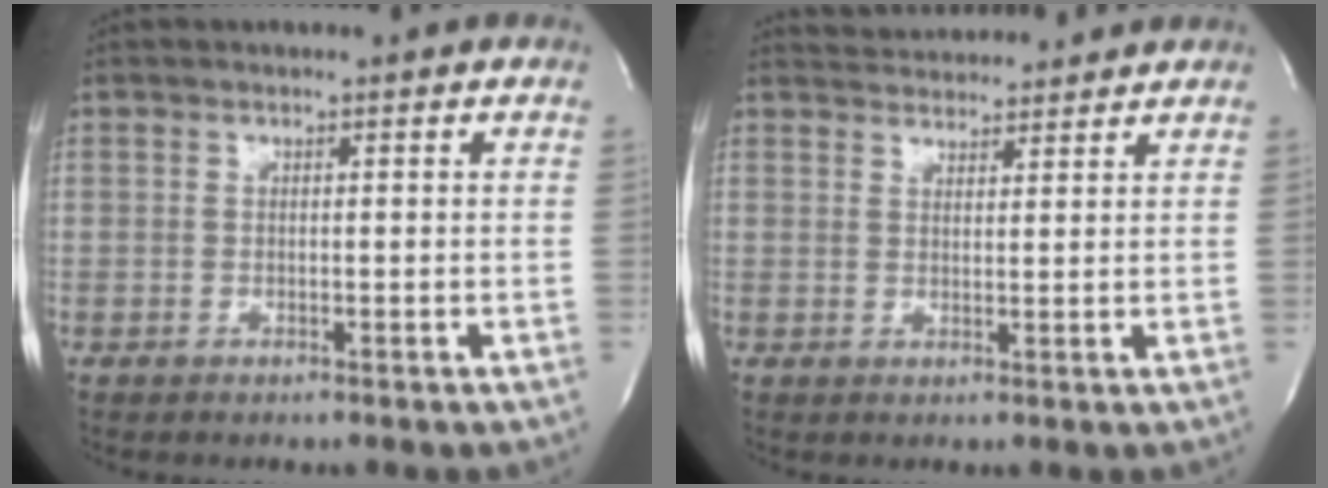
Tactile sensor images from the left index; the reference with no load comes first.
{"total": 6.1, "force": [6.0, 0.9, 0.7], "torque": [-0.013, 0.023, 0.084]}